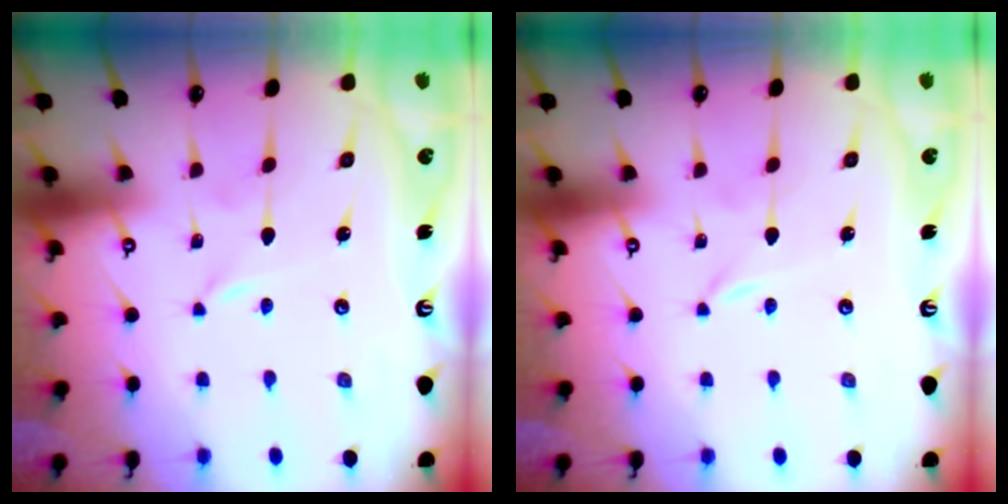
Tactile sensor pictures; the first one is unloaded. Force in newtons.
{"total": 0.0}